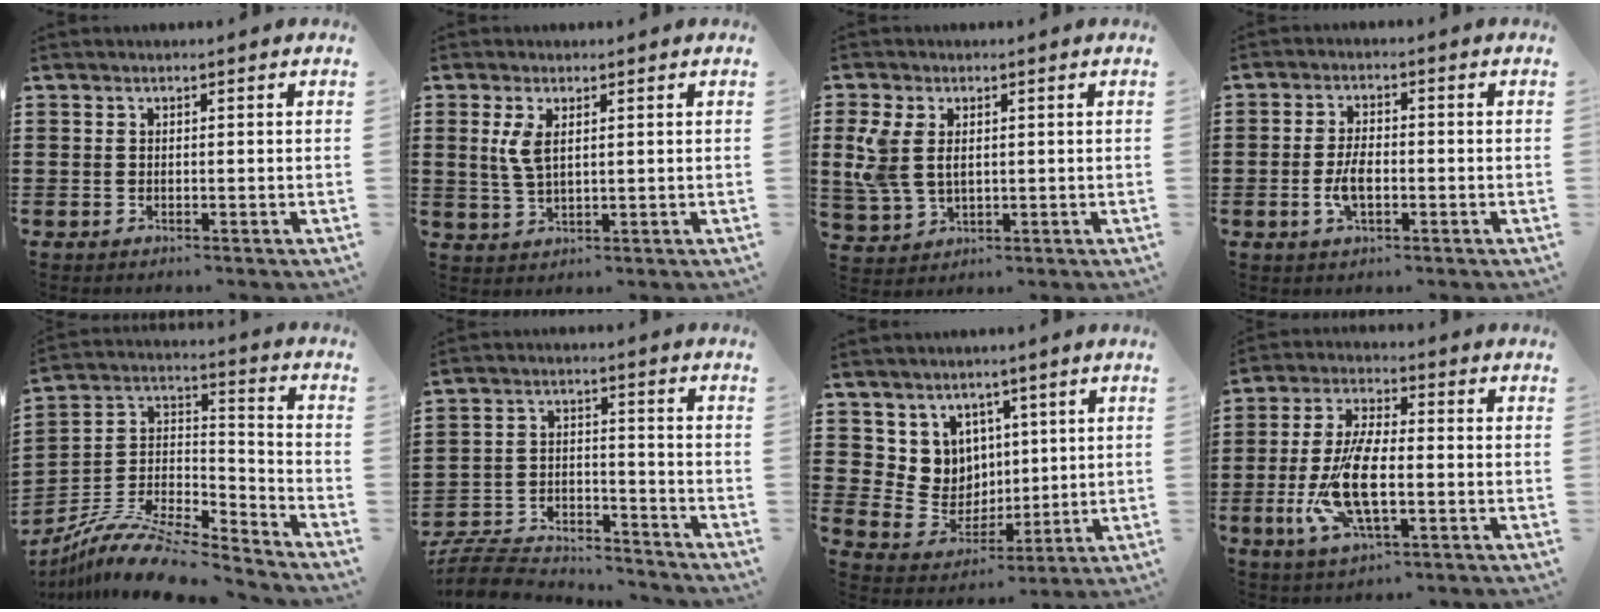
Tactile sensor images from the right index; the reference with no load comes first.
{"total": 3.9, "force": [1.2, 1.7, 3.3], "torque": [-0.080, 0.003, 0.018]}
{"total": 5.0, "force": [1.0, 3.5, 3.5], "torque": [-0.095, 0.006, 0.015]}
{"total": 4.2, "force": [-1.0, 2.0, 3.6], "torque": [-0.079, 0.000, -0.021]}
{"total": 10.5, "force": [-8.7, 3.2, 5.0], "torque": [-0.106, 0.025, -0.174]}
{"total": 7.2, "force": [-7.0, 1.3, 1.3], "torque": [-0.039, 0.009, -0.142]}
{"total": 7.4, "force": [3.0, 6.8, 0.6], "torque": [-0.054, -0.019, 0.065]}
{"total": 11.0, "force": [-2.2, 4.1, 9.9], "torque": [-0.221, -0.013, -0.043]}